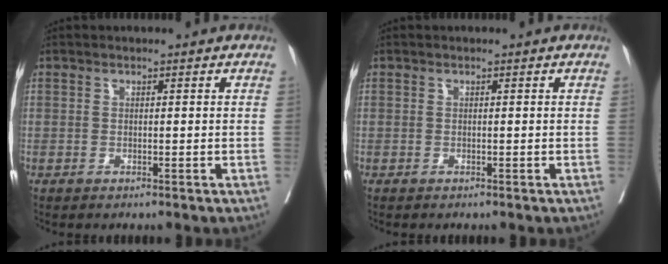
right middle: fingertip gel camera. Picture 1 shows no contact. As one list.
[{"total": 0.0}]